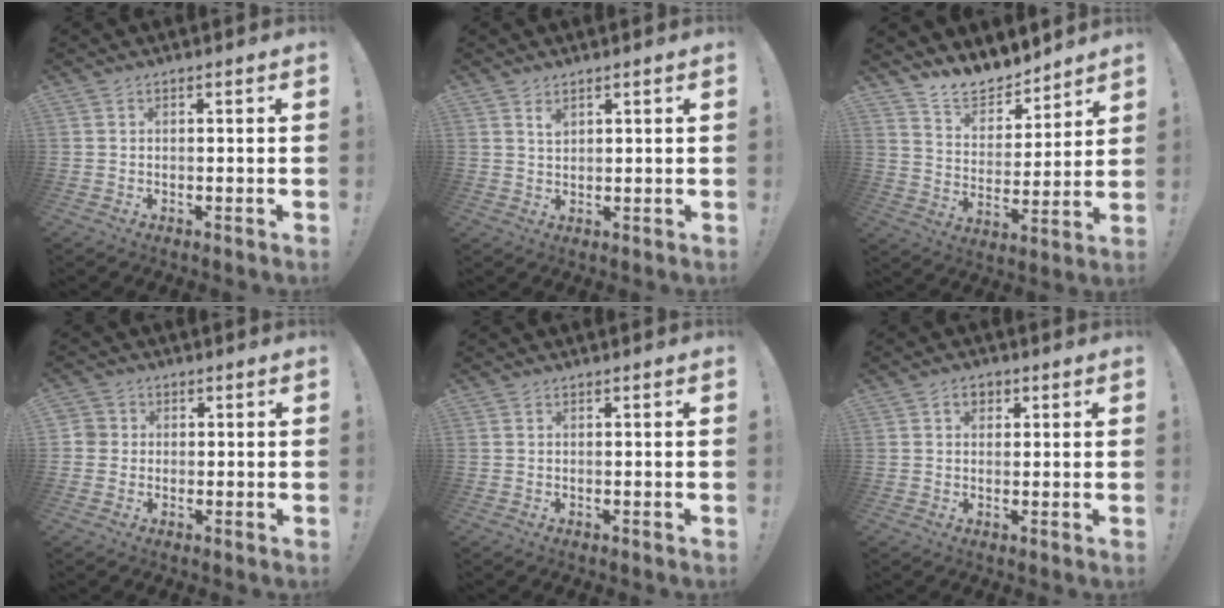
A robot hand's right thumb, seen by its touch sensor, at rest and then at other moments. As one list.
[{"total": 2.4, "force": [1.9, 1.3, 0.9], "torque": [-0.005, -0.015, 0.032]}, {"total": 10.7, "force": [10.0, 3.4, 1.5], "torque": [-0.034, -0.085, 0.192]}, {"total": 3.4, "force": [0.0, 3.3, 0.8], "torque": [-0.020, 0.011, 0.003]}, {"total": 0.0}, {"total": 3.2, "force": [1.4, 2.4, 1.5], "torque": [-0.009, 0.000, 0.022]}]